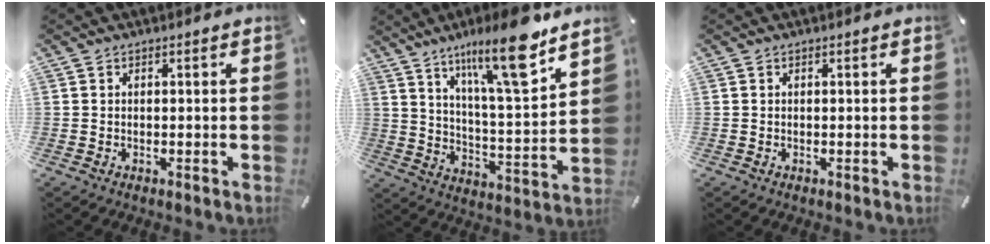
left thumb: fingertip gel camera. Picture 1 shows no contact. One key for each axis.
{"total": 17.9, "fx": 12.5, "fy": 3.5, "fz": 12.3, "tx": -0.210, "ty": -0.068, "tz": 0.199}
{"total": 0.0}